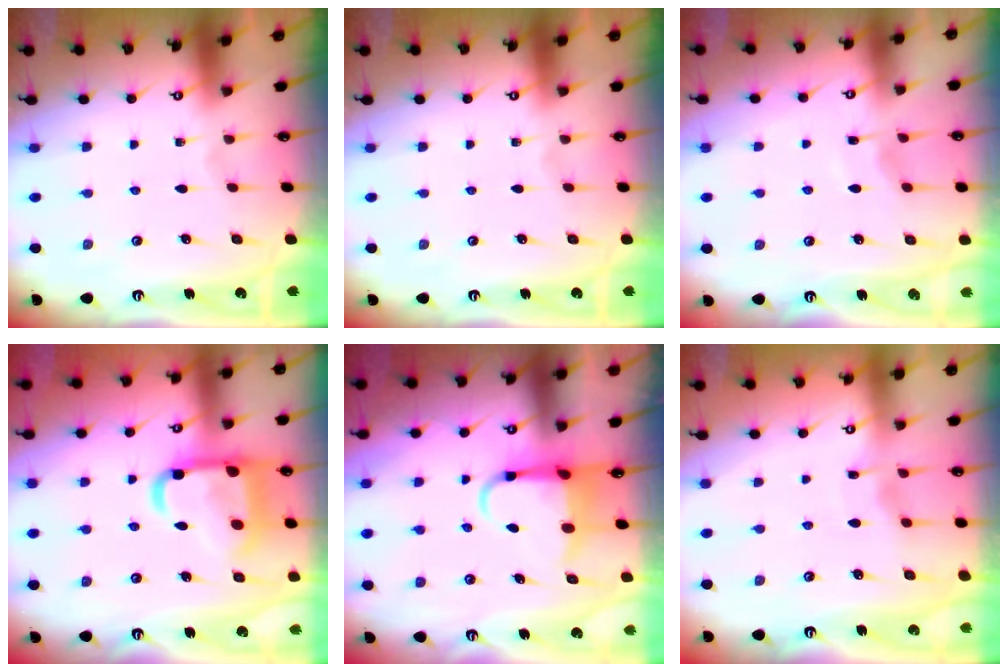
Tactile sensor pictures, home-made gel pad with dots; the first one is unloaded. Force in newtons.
{"total": 0.0}
{"total": 3.0, "press": 2.9, "slide": 0.4}
{"total": 17.6, "press": 17.5, "slide": 1.6}
{"total": 5.9, "press": 5.8, "slide": 1.0}
{"total": 3.3, "press": 3.3, "slide": 0.4}